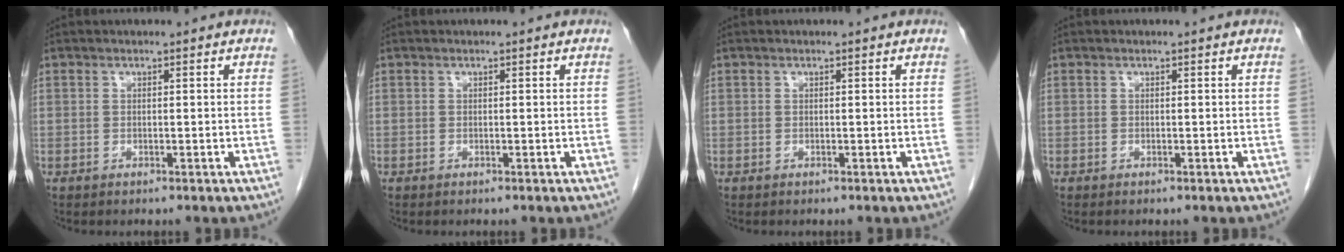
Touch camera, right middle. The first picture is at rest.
{"total": 0.0}
{"total": 0.0}
{"total": 0.0}